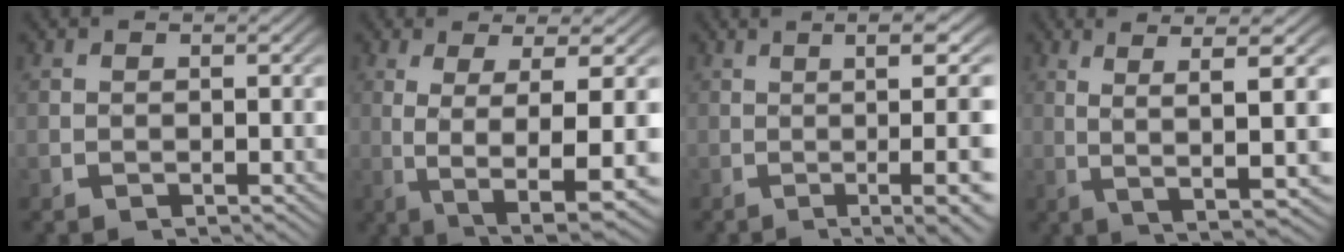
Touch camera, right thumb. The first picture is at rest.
{"total": 9.0, "force": [-1.9, 3.2, 8.1], "torque": [-0.154, -0.028, -0.009]}
{"total": 9.4, "force": [0.3, 3.0, 8.9], "torque": [-0.114, 0.005, 0.005]}
{"total": 10.2, "force": [2.2, 3.0, 9.5], "torque": [-0.135, 0.017, 0.032]}